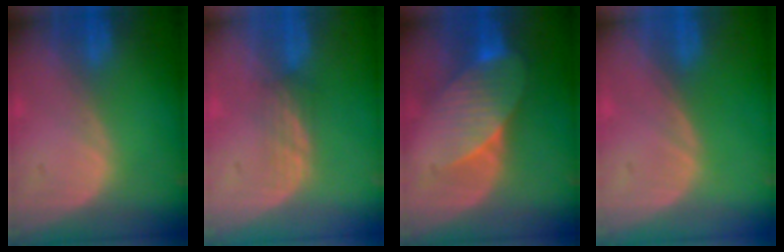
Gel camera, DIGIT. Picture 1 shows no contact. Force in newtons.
{"total": 2.3, "press": 2.2, "slide": 0.6}
{"total": 7.9, "press": 7.2, "slide": 3.2}
{"total": 0.0}